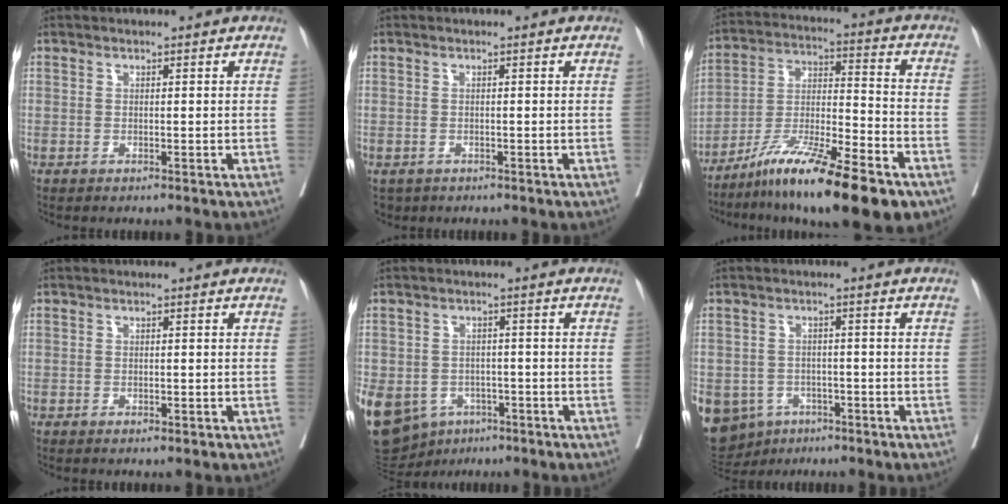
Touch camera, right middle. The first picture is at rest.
{"total": 2.1, "force": [-1.4, 1.6, 0.5], "torque": [-0.008, -0.002, -0.020]}
{"total": 19.1, "force": [-12.9, 2.4, 13.9], "torque": [-0.223, -0.025, -0.223]}
{"total": 1.5, "force": [-0.9, 0.7, 1.0], "torque": [-0.013, 0.000, -0.009]}
{"total": 24.2, "force": [-10.4, 19.1, 10.5], "torque": [-0.345, -0.015, -0.144]}
{"total": 14.4, "force": [-7.1, 11.5, 5.0], "torque": [-0.146, 0.000, -0.091]}